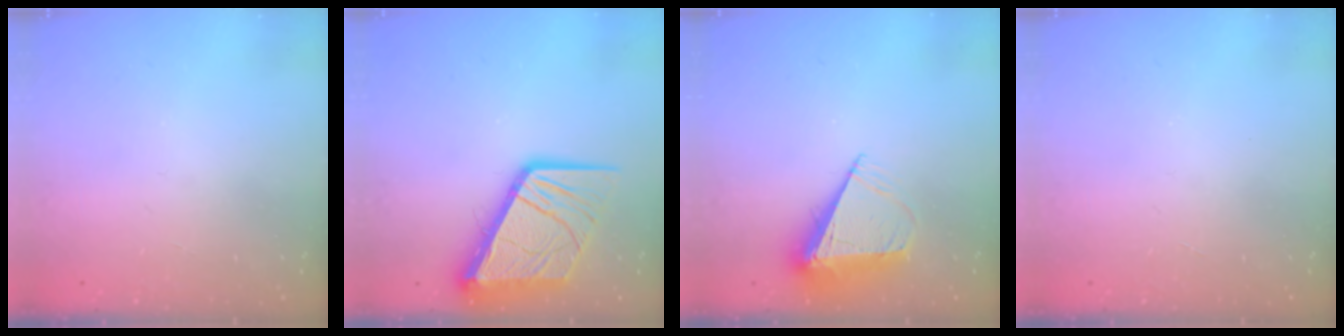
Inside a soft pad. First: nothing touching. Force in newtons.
{"total": 16.0, "press": 15.9, "slide": 2.0}
{"total": 9.5, "press": 9.5, "slide": 0.9}
{"total": 0.0}